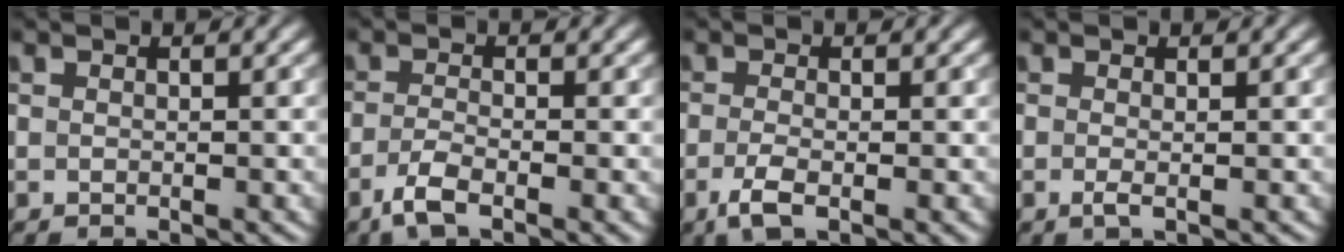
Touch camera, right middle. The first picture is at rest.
{"total": 3.4, "force": [-1.8, 1.0, 2.7], "torque": [-0.056, -0.006, -0.041]}
{"total": 3.2, "force": [-1.3, 1.0, 2.8], "torque": [-0.056, -0.007, -0.027]}
{"total": 1.1, "force": [-0.3, 0.2, 1.0], "torque": [-0.022, -0.007, -0.004]}